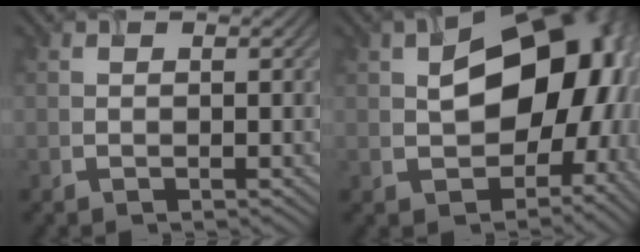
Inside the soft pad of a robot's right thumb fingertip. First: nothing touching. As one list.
[{"total": 17.4, "force": [0.7, 11.3, 13.2], "torque": [-0.160, -0.005, 0.015]}]